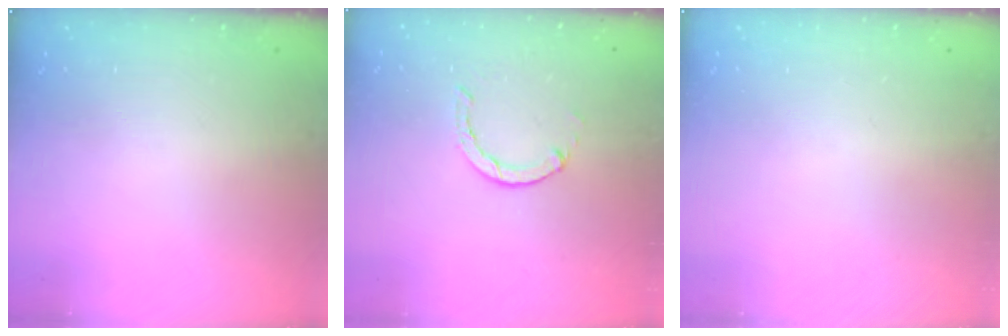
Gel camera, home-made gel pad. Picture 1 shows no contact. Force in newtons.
{"total": 1.3, "press": 1.3, "slide": 0.3}
{"total": 0.0}